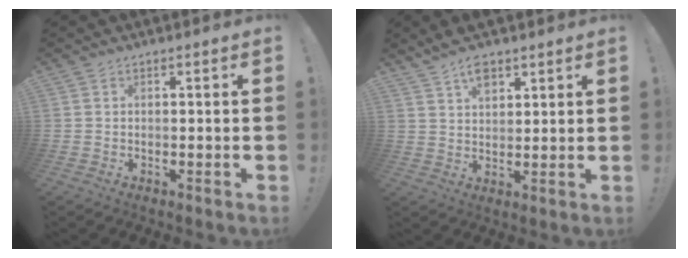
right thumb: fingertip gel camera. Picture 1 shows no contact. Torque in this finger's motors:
{"motor_torque": [-0.03, 0.15, 0.11, 0.12, 0.01]}